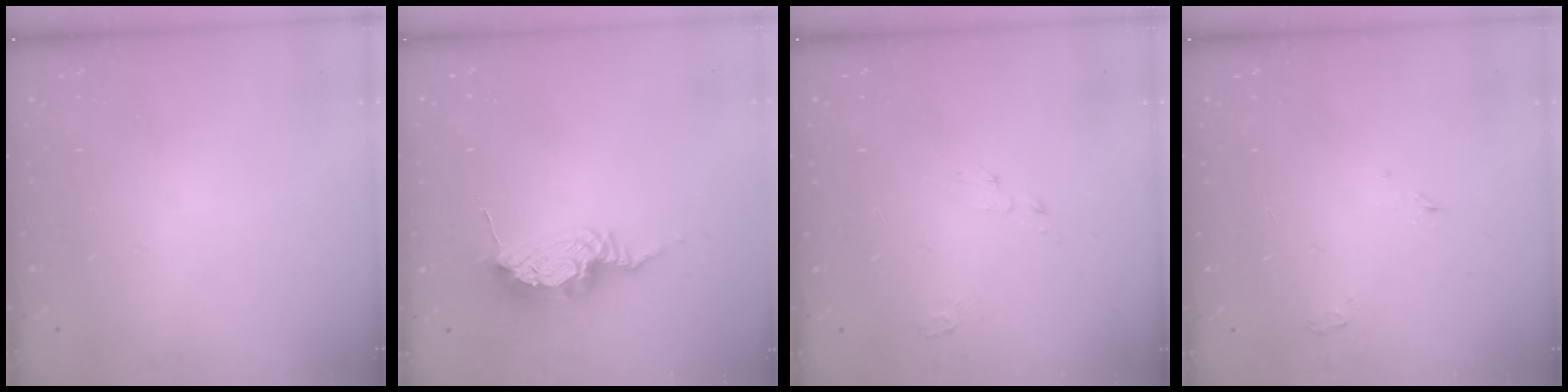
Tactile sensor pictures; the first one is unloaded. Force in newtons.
{"total": 10.0, "press": 10.0, "slide": 1.1}
{"total": 2.6, "press": 2.6, "slide": 0.2}
{"total": 2.8, "press": 2.7, "slide": 0.7}